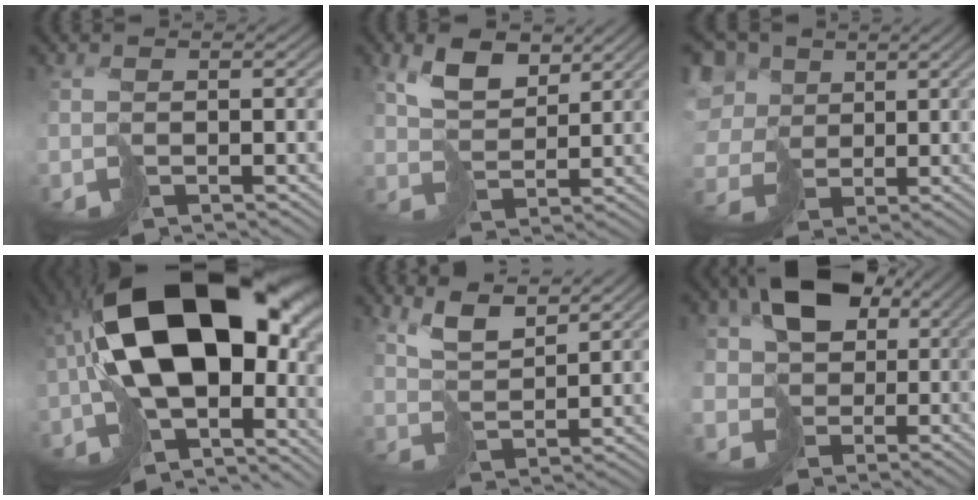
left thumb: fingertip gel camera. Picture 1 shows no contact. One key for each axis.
{"total": 5.9, "fx": 3.5, "fy": 3.1, "fz": 3.7, "tx": -0.081, "ty": -0.001, "tz": 0.064}
{"total": 10.7, "fx": 2.2, "fy": 8.9, "fz": 5.5, "tx": -0.200, "ty": 0.000, "tz": 0.041}
{"total": 20.0, "fx": -2.0, "fy": 11.0, "fz": 16.6, "tx": -0.304, "ty": -0.009, "tz": -0.024}
{"total": 5.1, "fx": 3.6, "fy": 1.5, "fz": 3.2, "tx": -0.078, "ty": -0.001, "tz": 0.074}
{"total": 14.4, "fx": 3.0, "fy": 11.4, "fz": 8.3, "tx": -0.192, "ty": 0.017, "tz": 0.037}